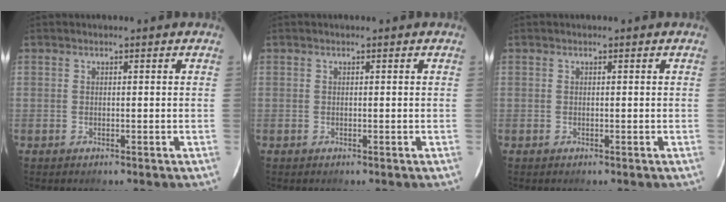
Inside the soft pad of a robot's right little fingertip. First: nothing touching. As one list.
[{"total": 0.0}, {"total": 0.0}]